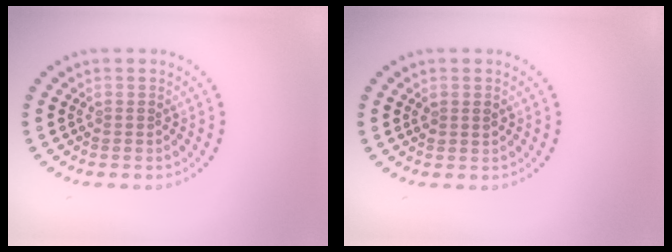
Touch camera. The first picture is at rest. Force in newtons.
{"total": 0.9, "press": 0.9, "slide": 0.3}